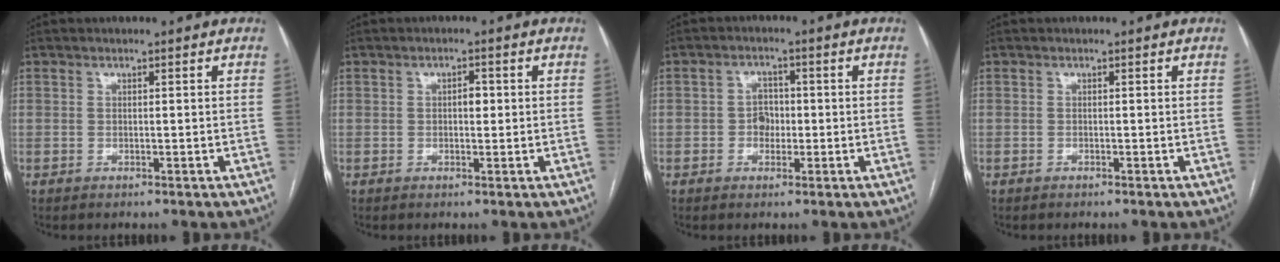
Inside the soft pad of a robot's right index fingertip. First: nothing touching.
{"total": 1.7, "force": [0.1, 0.9, 1.5], "torque": [-0.020, 0.005, 0.000]}
{"total": 3.0, "force": [-0.5, 2.4, 1.8], "torque": [-0.023, 0.010, -0.010]}
{"total": 0.0}